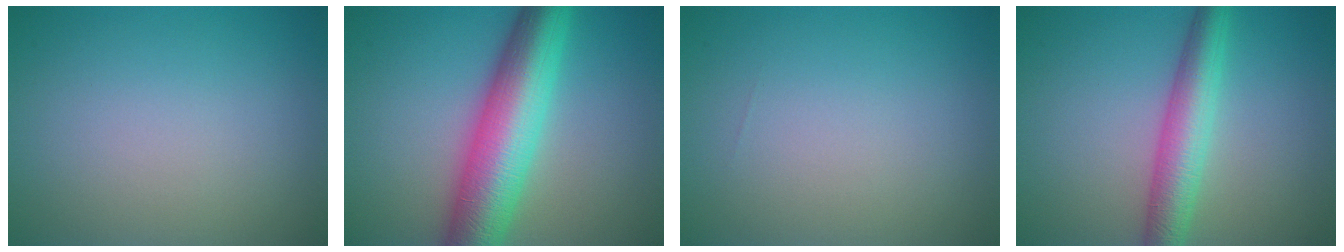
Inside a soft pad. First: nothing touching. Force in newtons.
{"total": 9.8, "press": 9.8, "slide": 0.2}
{"total": 0.0}
{"total": 4.9, "press": 4.9, "slide": 0.1}